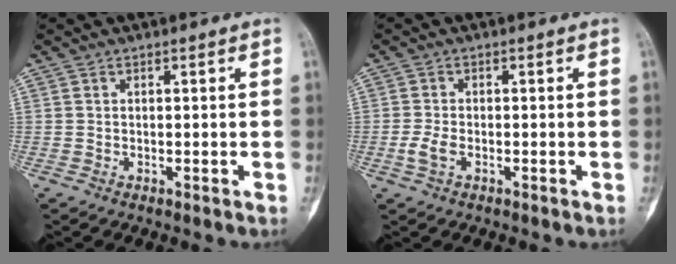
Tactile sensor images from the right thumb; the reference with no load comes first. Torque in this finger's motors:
{"motor_torque": [0.03, 0.19, 0.20, -0.29, 0.10]}